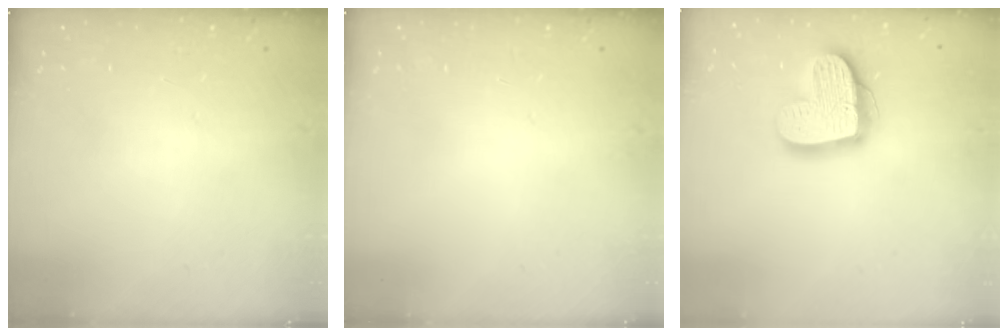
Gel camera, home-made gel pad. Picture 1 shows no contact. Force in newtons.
{"total": 0.0}
{"total": 17.7, "press": 17.7, "slide": 1.5}